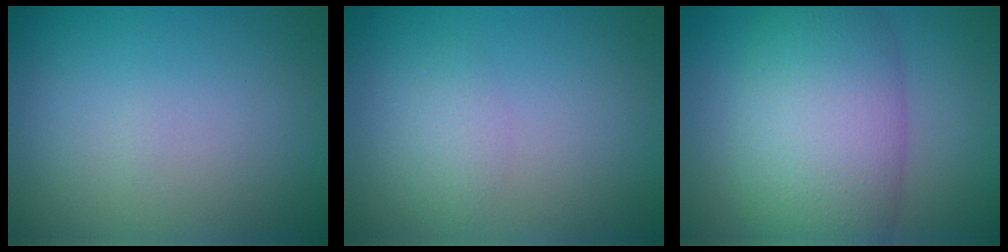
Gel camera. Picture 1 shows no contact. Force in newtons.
{"total": 1.4, "press": 1.4, "slide": 0.1}
{"total": 9.3, "press": 9.3, "slide": 0.3}